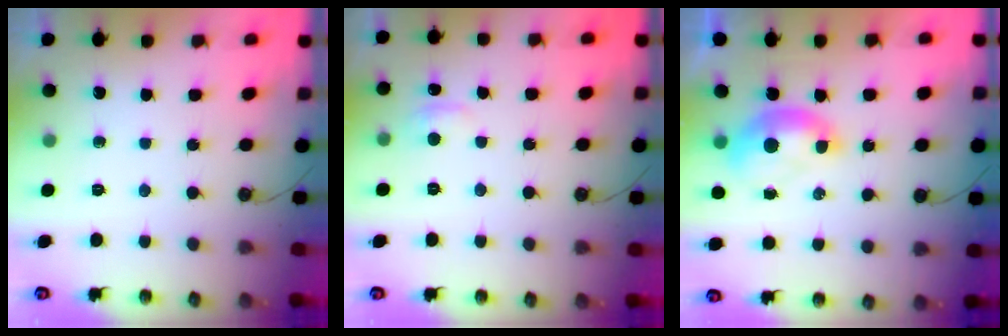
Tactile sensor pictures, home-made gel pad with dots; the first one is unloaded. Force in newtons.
{"total": 2.1, "press": 2.0, "slide": 0.6}
{"total": 1.7, "press": 1.6, "slide": 0.7}